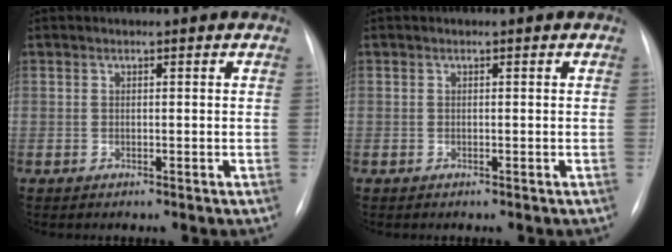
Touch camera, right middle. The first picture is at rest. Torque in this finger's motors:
{"motor_torque": [-0.01, -0.12, -0.04, -0.05]}